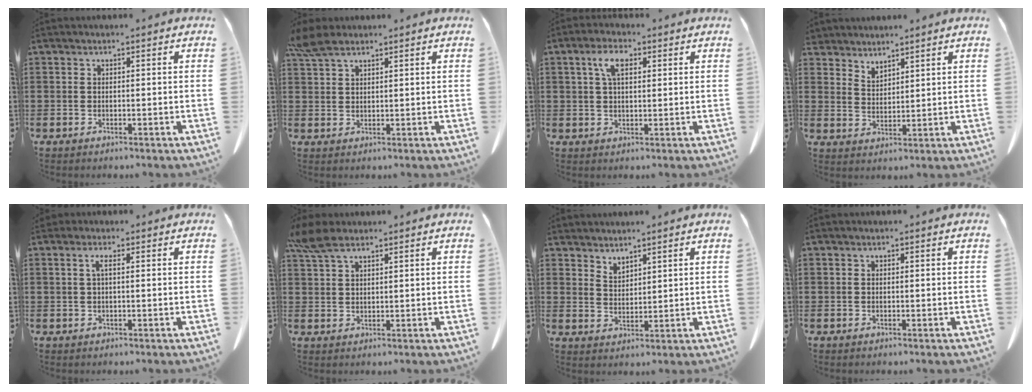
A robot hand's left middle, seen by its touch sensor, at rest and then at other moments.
{"total": 4.3, "force": [3.1, 1.6, 2.5], "torque": [-0.066, -0.002, 0.058]}
{"total": 4.9, "force": [2.1, 1.9, 3.9], "torque": [-0.086, 0.008, 0.036]}
{"total": 3.1, "force": [3.1, 0.4, -0.2], "torque": [-0.007, -0.009, 0.061]}
{"total": 1.8, "force": [0.5, 0.4, 1.6], "torque": [-0.034, 0.001, 0.009]}
{"total": 5.2, "force": [3.5, 2.0, 3.4], "torque": [-0.083, -0.003, 0.064]}
{"total": 2.8, "force": [2.8, 0.4, -0.1], "torque": [-0.005, -0.009, 0.055]}
{"total": 0.0}